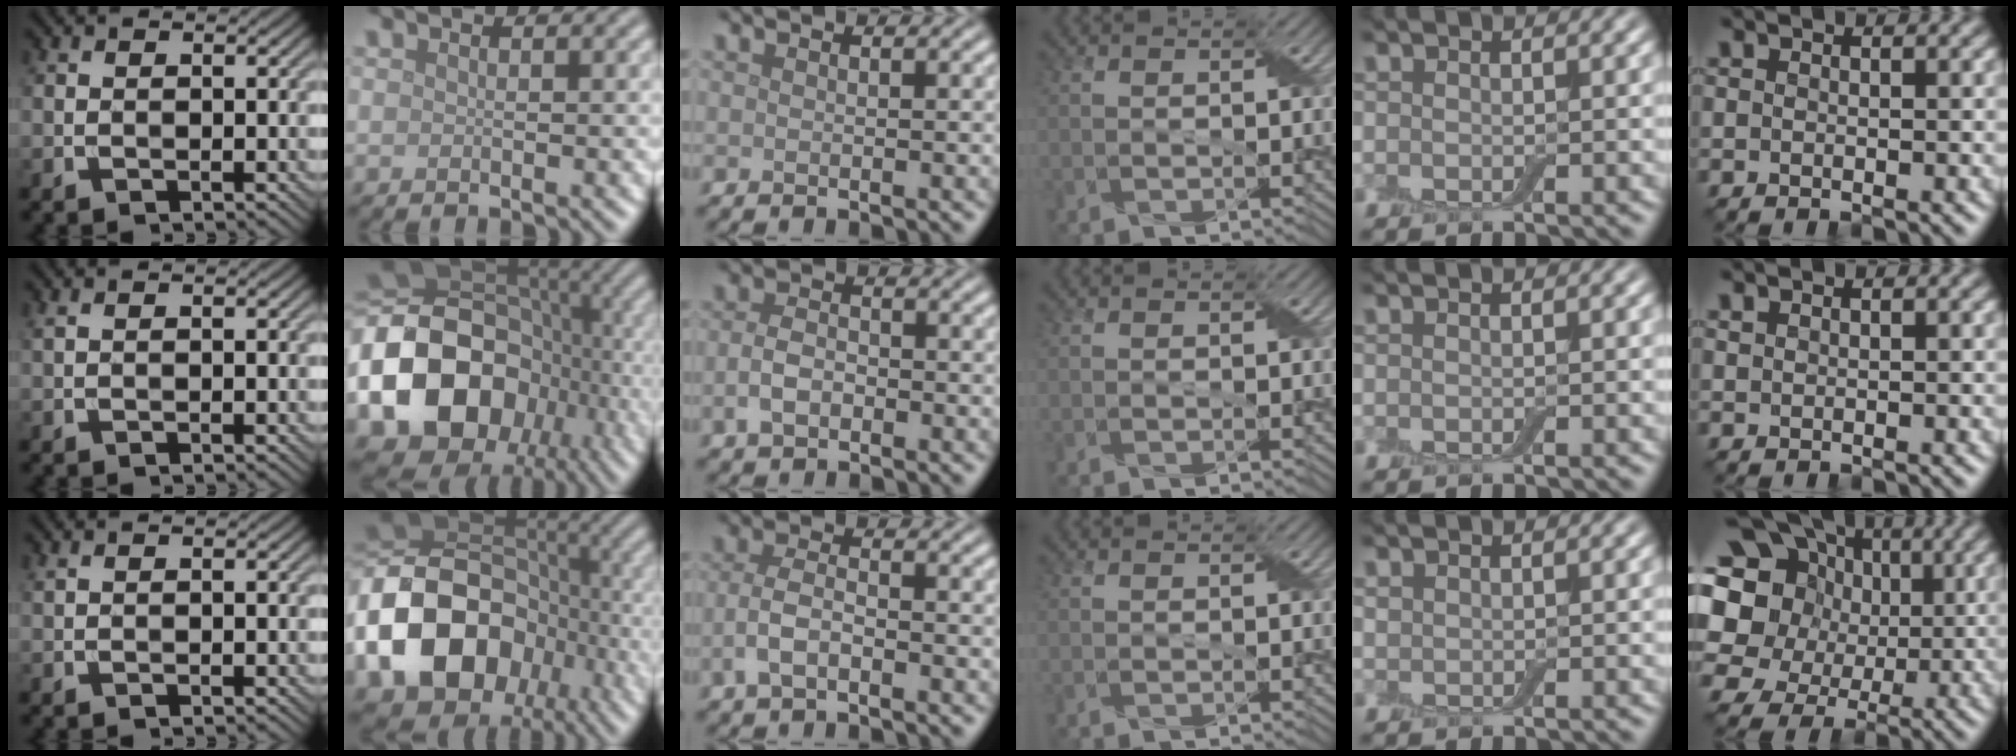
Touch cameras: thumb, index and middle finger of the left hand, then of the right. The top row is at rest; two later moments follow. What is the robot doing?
{"motion": "fold", "object": "aluminum foil"}